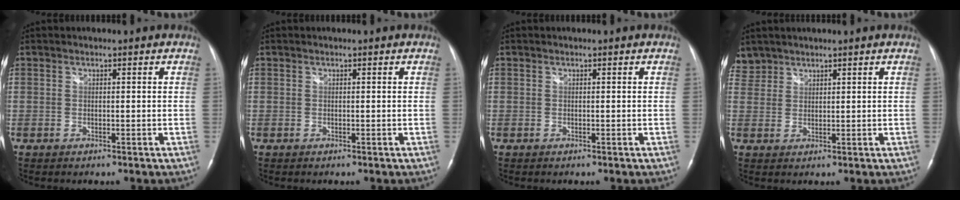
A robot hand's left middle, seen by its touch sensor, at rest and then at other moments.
{"total": 0.0}
{"total": 0.0}
{"total": 3.2, "force": [2.8, 1.5, -0.5], "torque": [0.015, 0.011, 0.057]}